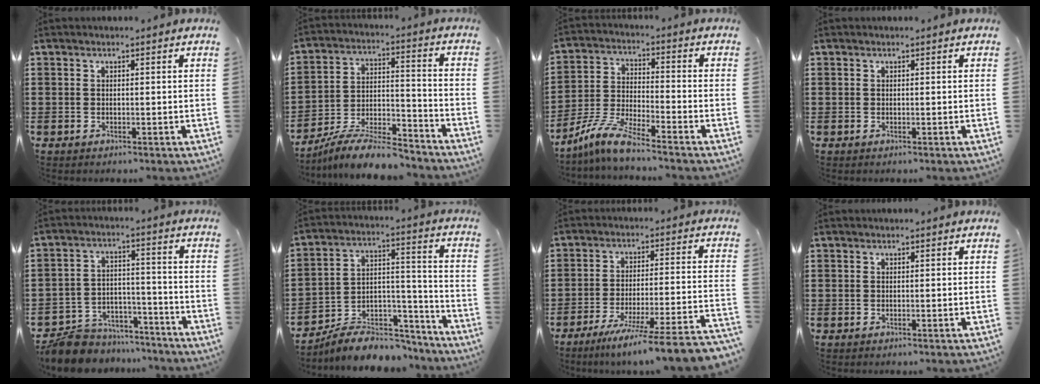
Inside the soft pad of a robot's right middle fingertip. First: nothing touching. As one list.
[{"total": 10.0, "force": [-9.1, 1.2, 4.0], "torque": [-0.073, 0.018, -0.178]}, {"total": 7.6, "force": [-6.6, 0.4, 3.9], "torque": [-0.101, -0.011, -0.134]}, {"total": 0.0}, {"total": 7.7, "force": [-7.4, 1.9, 1.0], "torque": [-0.021, 0.022, -0.145]}, {"total": 7.9, "force": [-7.1, 2.8, 2.2], "torque": [-0.038, 0.021, -0.137]}, {"total": 7.9, "force": [-6.6, -1.2, 4.2], "torque": [-0.064, -0.018, -0.129]}, {"total": 0.0}]